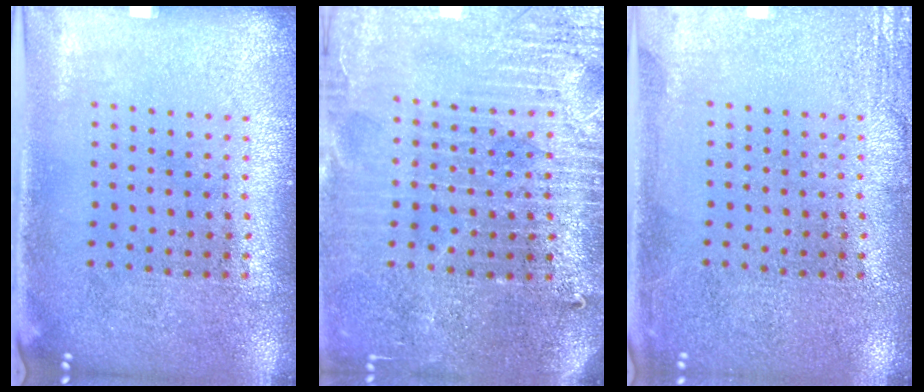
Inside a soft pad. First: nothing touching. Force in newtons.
{"total": 3.9, "press": 3.5, "slide": 1.7}
{"total": 2.4, "press": 2.4, "slide": 0.3}